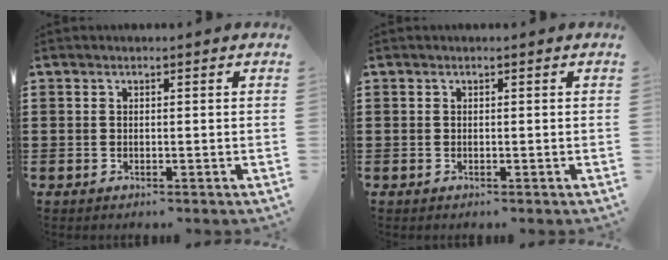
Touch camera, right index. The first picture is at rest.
{"total": 0.0}